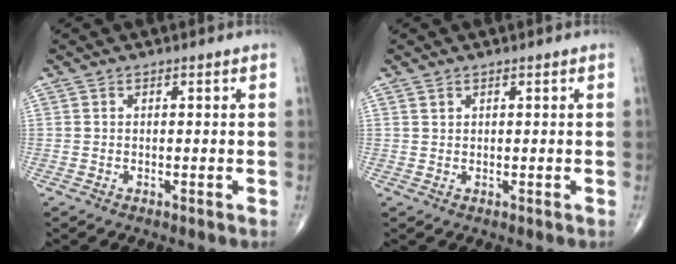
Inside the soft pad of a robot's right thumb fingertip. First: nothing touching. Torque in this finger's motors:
{"motor_torque": [-0.64, 0.12, -0.07, 0.10, 0.04]}